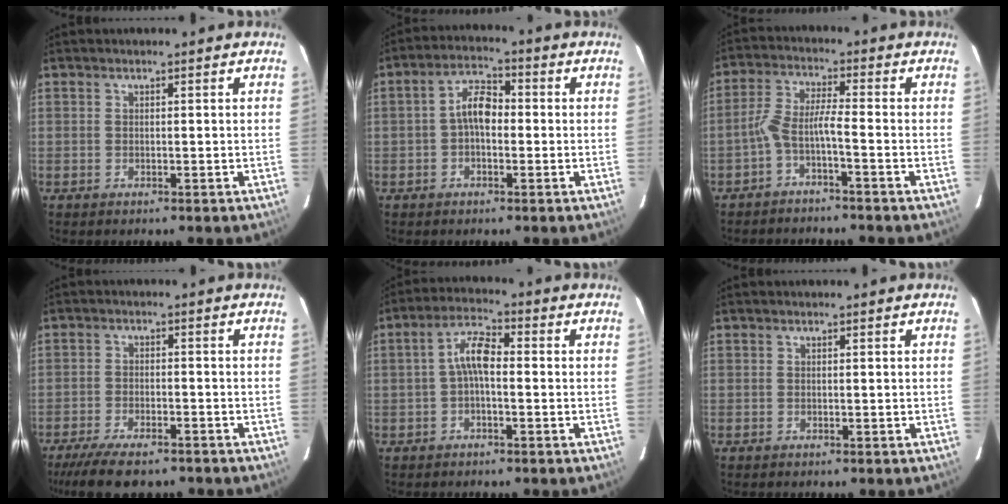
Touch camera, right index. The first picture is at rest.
{"total": 5.4, "force": [-0.6, 3.0, 4.4], "torque": [-0.083, 0.020, -0.012]}
{"total": 4.6, "force": [-2.7, -0.1, 3.7], "torque": [-0.093, 0.013, -0.051]}
{"total": 11.4, "force": [-9.1, 3.5, 5.8], "torque": [-0.136, -0.025, -0.150]}
{"total": 5.2, "force": [-0.7, 2.0, 4.8], "torque": [-0.098, 0.020, -0.015]}
{"total": 0.0}